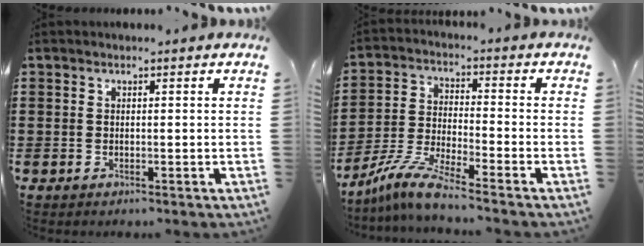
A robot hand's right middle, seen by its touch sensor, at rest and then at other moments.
{"total": 7.2, "force": [-6.3, 0.0, 3.6], "torque": [-0.088, -0.012, -0.128]}